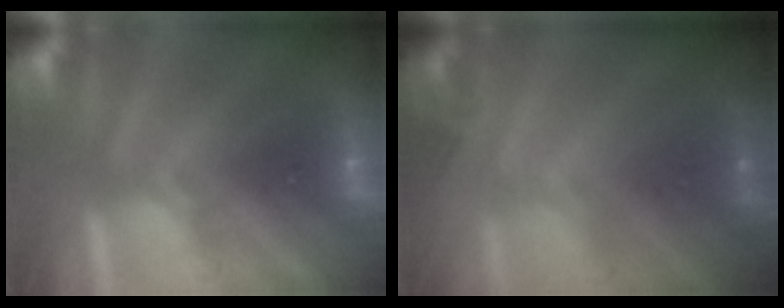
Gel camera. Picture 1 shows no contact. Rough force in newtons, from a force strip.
{"total": 2.3}